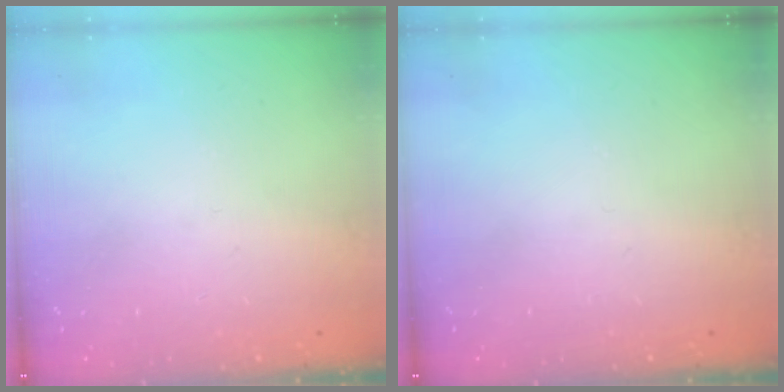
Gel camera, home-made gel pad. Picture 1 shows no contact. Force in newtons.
{"total": 0.0}